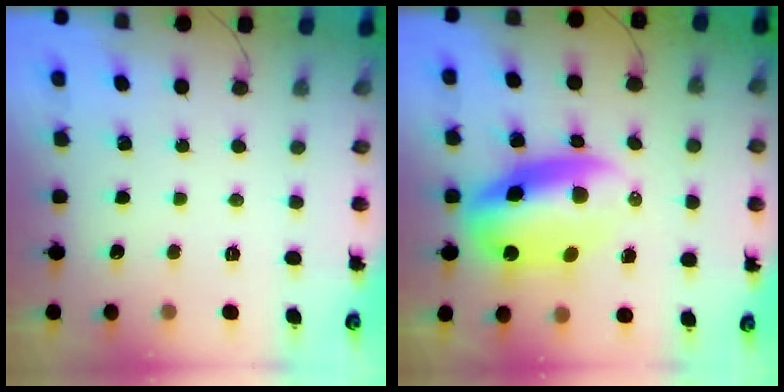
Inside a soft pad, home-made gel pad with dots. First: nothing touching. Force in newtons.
{"total": 12.6, "press": 12.3, "slide": 2.8}